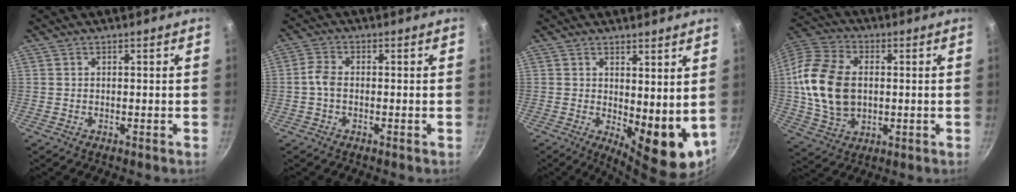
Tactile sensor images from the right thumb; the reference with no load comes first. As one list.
[{"total": 3.2, "force": [-0.7, 2.0, 2.4], "torque": [-0.055, 0.015, -0.022]}, {"total": 11.0, "force": [1.7, 4.8, 9.7], "torque": [-0.113, -0.028, 0.036]}, {"total": 16.7, "force": [0.6, 11.5, 12.1], "torque": [-0.219, 0.011, 0.007]}]